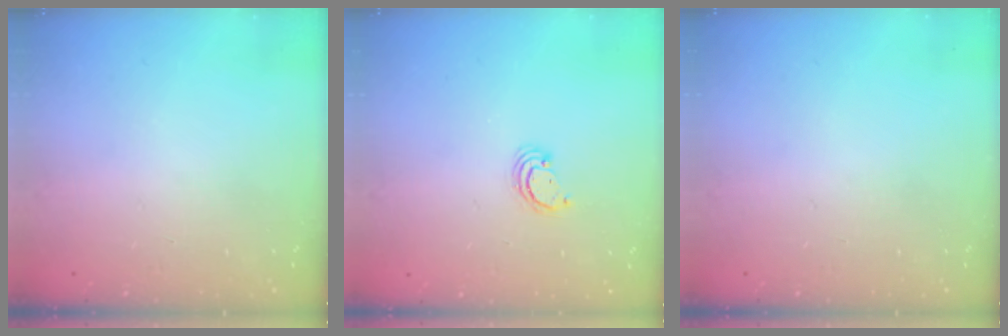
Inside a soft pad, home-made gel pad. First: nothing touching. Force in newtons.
{"total": 2.6, "press": 2.6, "slide": 0.3}
{"total": 0.0}